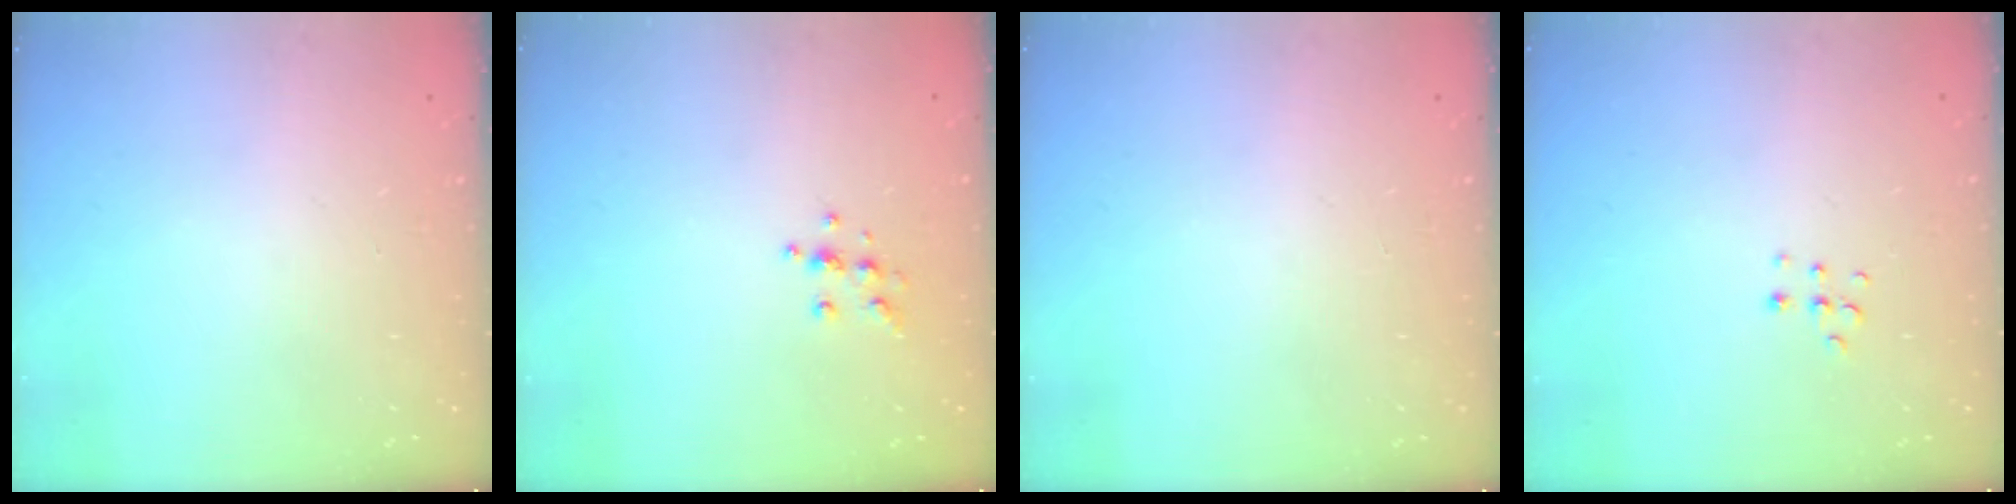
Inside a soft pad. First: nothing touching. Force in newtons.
{"total": 5.7, "press": 5.6, "slide": 1.1}
{"total": 0.0}
{"total": 4.4, "press": 4.4, "slide": 0.3}